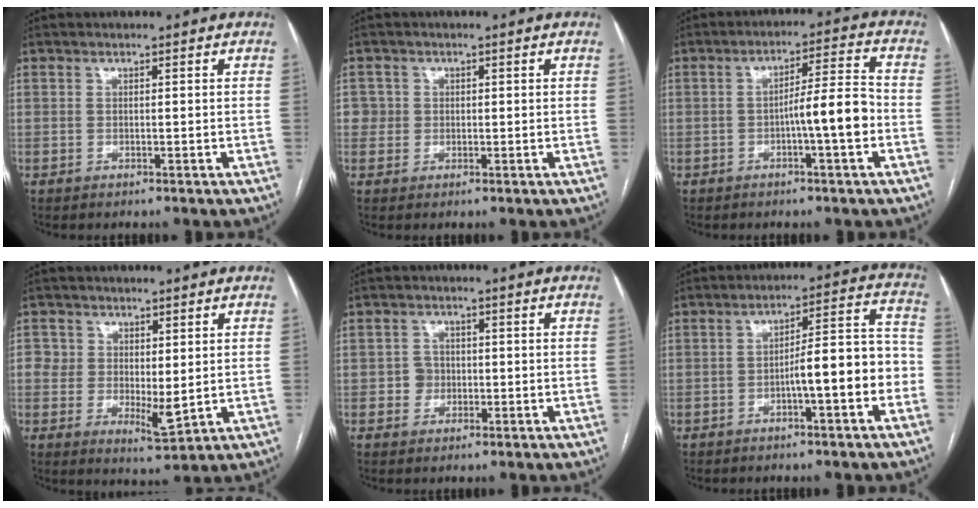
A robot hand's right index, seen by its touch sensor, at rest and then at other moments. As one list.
[{"total": 2.4, "force": [0.3, 2.4, -0.1], "torque": [0.020, 0.009, 0.002]}, {"total": 7.4, "force": [-2.1, 0.1, 7.1], "torque": [-0.109, 0.014, -0.033]}, {"total": 5.6, "force": [0.4, 3.6, 4.2], "torque": [-0.057, -0.010, 0.016]}, {"total": 2.5, "force": [-0.5, 2.4, 0.6], "torque": [-0.002, 0.009, -0.007]}, {"total": 9.1, "force": [-3.2, 1.4, 8.4], "torque": [-0.117, 0.039, -0.044]}]